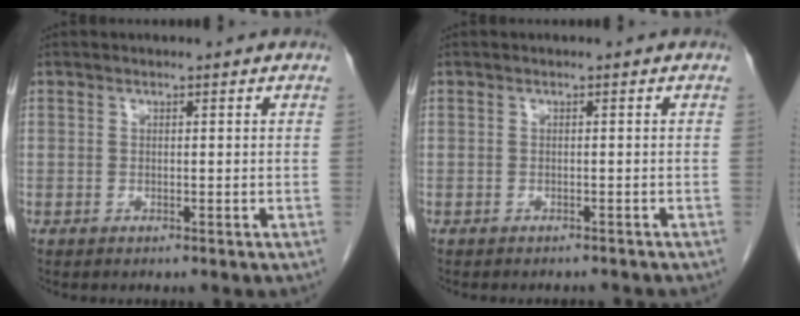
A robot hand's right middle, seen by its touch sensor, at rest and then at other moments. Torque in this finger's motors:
{"motor_torque": [0.00, 0.00, -0.11, 0.00]}